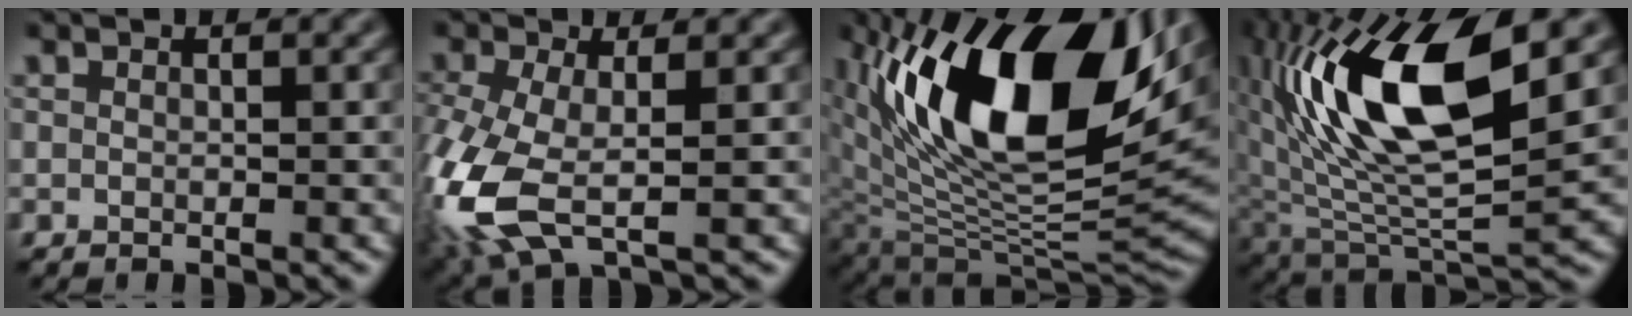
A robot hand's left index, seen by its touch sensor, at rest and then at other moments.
{"total": 8.3, "force": [-2.5, 3.9, 6.9], "torque": [-0.185, -0.016, -0.056]}
{"total": 17.5, "force": [6.3, 8.4, 14.0], "torque": [-0.236, 0.000, 0.110]}
{"total": 14.4, "force": [4.1, 5.6, 12.6], "torque": [-0.242, 0.007, 0.071]}